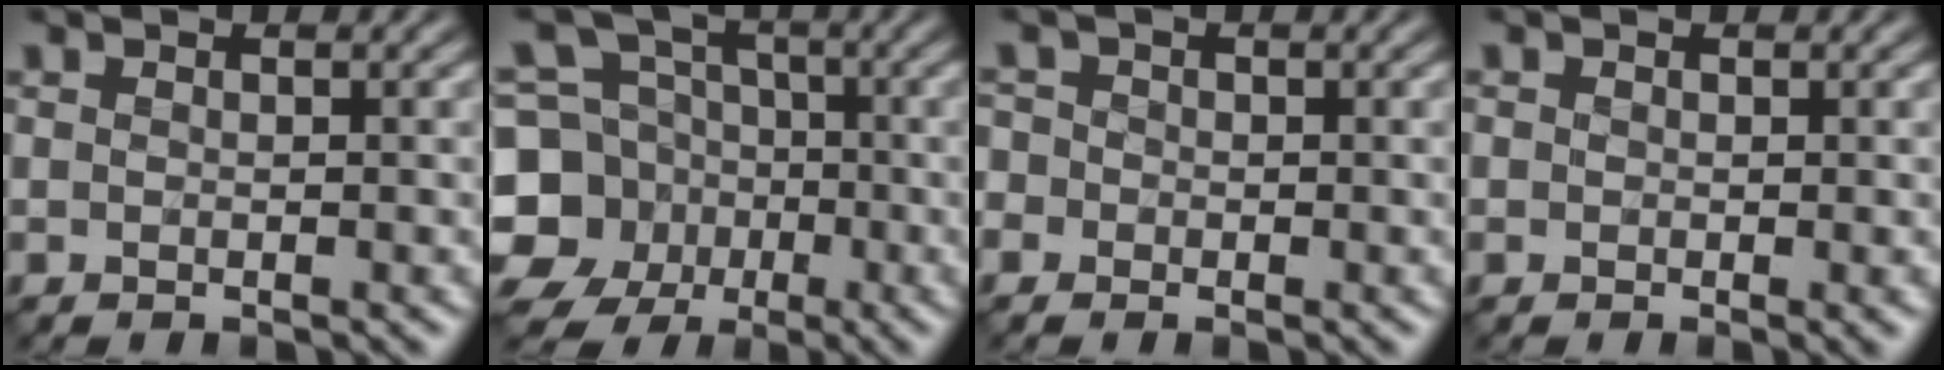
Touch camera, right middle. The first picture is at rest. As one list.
[{"total": 9.9, "force": [-3.0, 8.8, 3.4], "torque": [-0.086, -0.003, -0.085]}, {"total": 2.6, "force": [-0.5, 2.4, 0.8], "torque": [-0.002, 0.022, -0.037]}, {"total": 0.8, "force": [0.0, 0.7, 0.4], "torque": [-0.001, 0.000, -0.006]}]